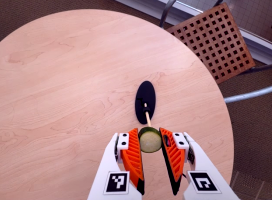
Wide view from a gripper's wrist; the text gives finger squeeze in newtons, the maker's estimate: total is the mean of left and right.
{"total": 8.3, "left": 8.2, "right": 8.3}